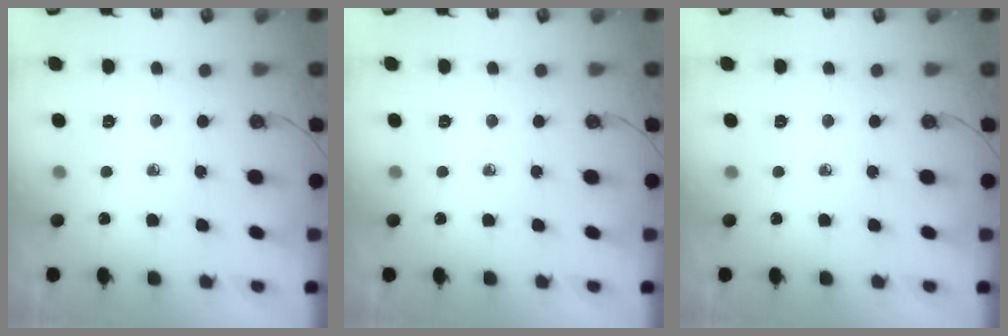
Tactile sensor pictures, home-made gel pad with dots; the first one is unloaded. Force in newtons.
{"total": 0.0}
{"total": 0.0}